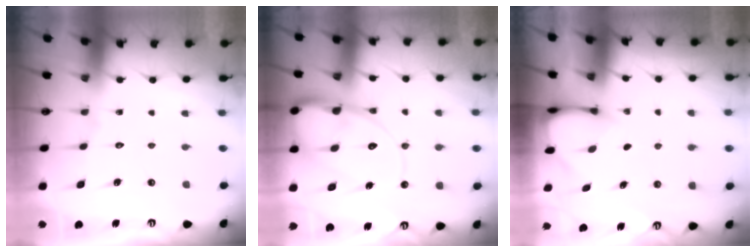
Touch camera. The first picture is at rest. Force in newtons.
{"total": 15.9, "press": 15.8, "slide": 1.7}
{"total": 3.1, "press": 3.1, "slide": 0.3}